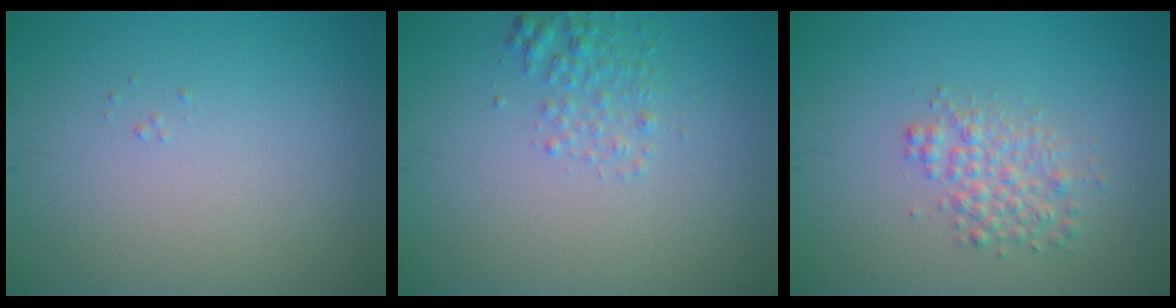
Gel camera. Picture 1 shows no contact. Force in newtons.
{"total": 1.7, "press": 1.7, "slide": 0.1}
{"total": 2.5, "press": 2.5, "slide": 0.1}